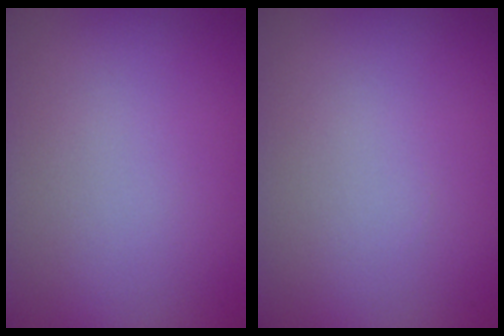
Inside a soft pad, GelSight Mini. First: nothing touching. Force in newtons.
{"total": 0.0}